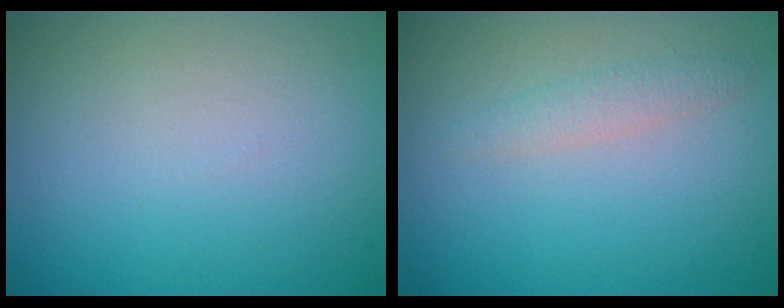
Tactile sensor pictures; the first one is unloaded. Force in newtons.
{"total": 1.4, "press": 1.4, "slide": 0.0}